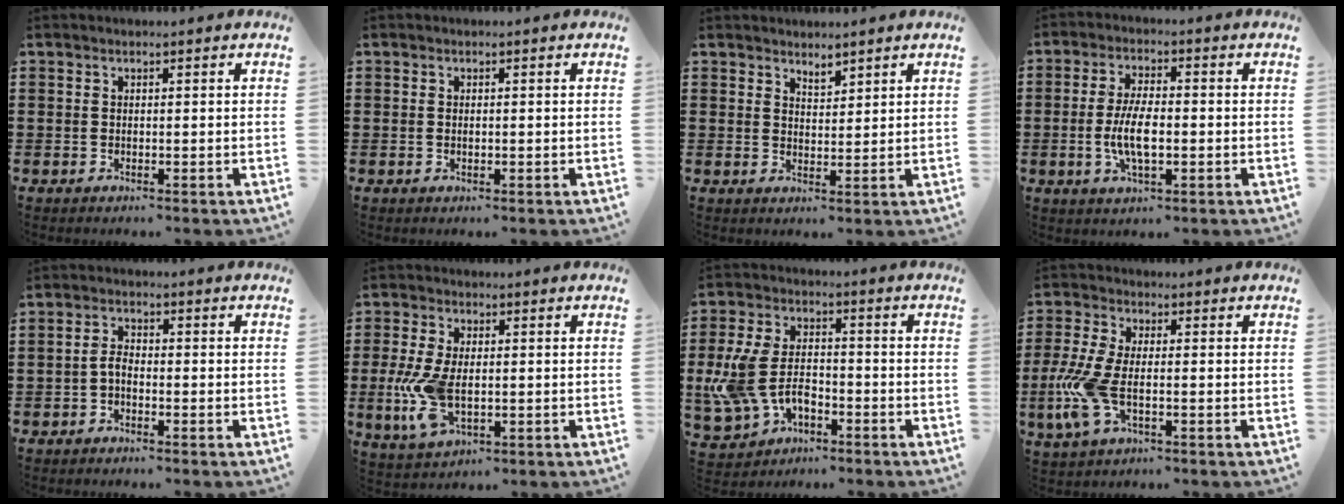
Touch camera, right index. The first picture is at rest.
{"total": 0.6, "force": [0.0, 0.3, 0.5], "torque": [-0.012, 0.000, -0.001]}
{"total": 1.9, "force": [1.9, 0.3, -0.1], "torque": [-0.004, 0.001, 0.037]}
{"total": 6.7, "force": [-1.1, 2.5, 6.1], "torque": [-0.132, -0.003, -0.028]}
{"total": 2.1, "force": [-1.2, 0.9, 1.5], "torque": [-0.038, 0.002, -0.027]}
{"total": 8.3, "force": [-1.0, 4.4, 7.0], "torque": [-0.170, -0.010, -0.022]}
{"total": 8.7, "force": [-2.7, 5.5, 6.2], "torque": [-0.172, -0.001, -0.059]}
{"total": 7.8, "force": [-2.0, 3.5, 6.7], "torque": [-0.170, -0.016, -0.041]}